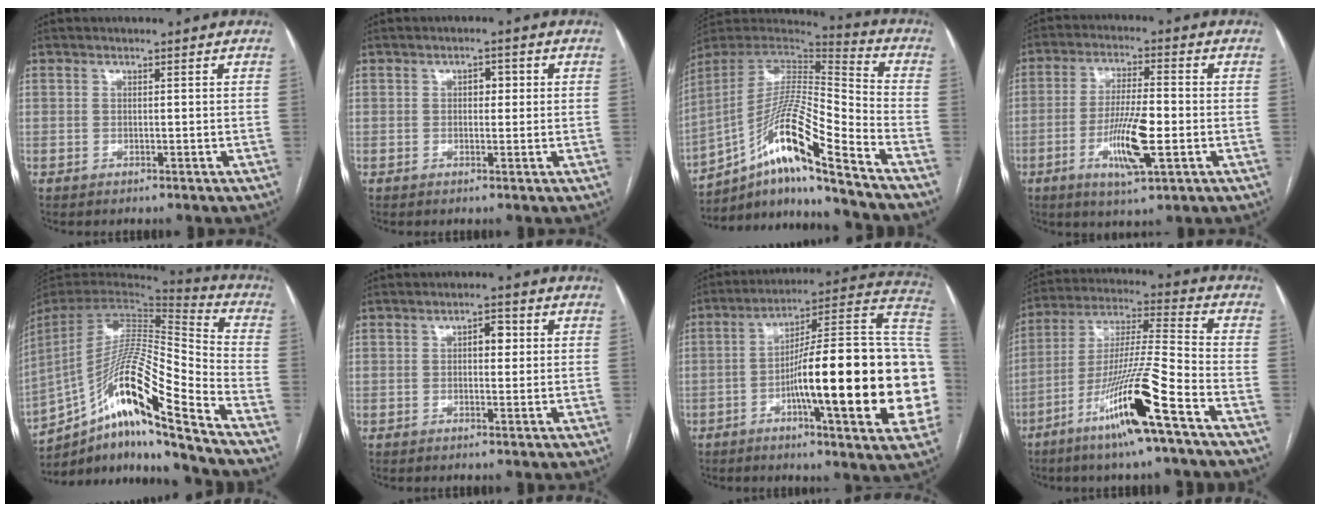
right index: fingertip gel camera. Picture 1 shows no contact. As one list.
[{"total": 2.2, "force": [0.5, 1.3, 1.7], "torque": [-0.023, 0.013, 0.007]}, {"total": 17.5, "force": [-11.3, 0.3, 13.4], "torque": [-0.263, 0.006, -0.202]}, {"total": 9.9, "force": [-2.8, 1.6, 9.3], "torque": [-0.176, -0.007, -0.049]}, {"total": 20.2, "force": [-13.9, -0.3, 14.7], "torque": [-0.281, 0.001, -0.258]}, {"total": 3.0, "force": [0.7, 1.5, 2.6], "torque": [-0.039, 0.012, 0.008]}, {"total": 28.6, "force": [-4.4, 2.7, 28.1], "torque": [-0.317, 0.012, -0.075]}, {"total": 16.4, "force": [-8.6, -0.4, 13.9], "torque": [-0.277, -0.023, -0.159]}]